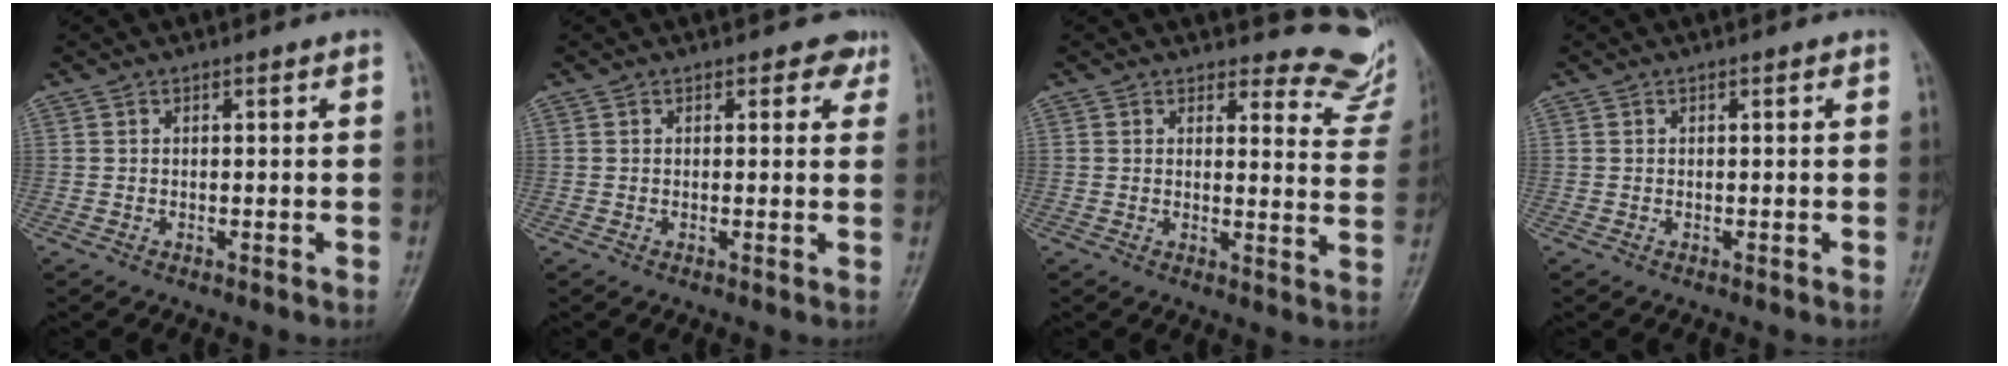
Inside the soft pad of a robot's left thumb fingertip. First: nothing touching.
{"total": 2.5, "force": [1.5, 1.7, 1.0], "torque": [0.015, -0.004, 0.010]}
{"total": 10.4, "force": [10.0, 2.9, -0.1], "torque": [0.046, -0.105, 0.081]}
{"total": 0.0}